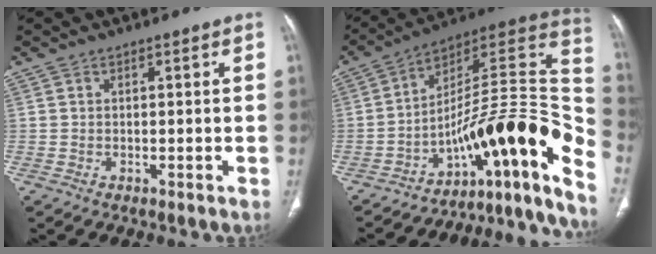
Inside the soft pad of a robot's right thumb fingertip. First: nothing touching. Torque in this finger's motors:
{"motor_torque": [2.29, 0.29, 1.00, -1.76, 0.08]}